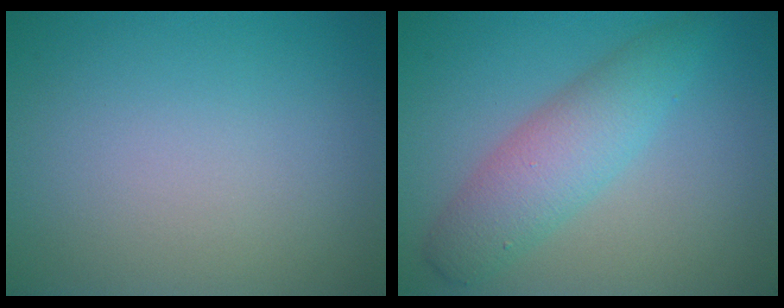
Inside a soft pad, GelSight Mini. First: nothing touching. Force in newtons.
{"total": 4.5, "press": 4.5, "slide": 0.1}